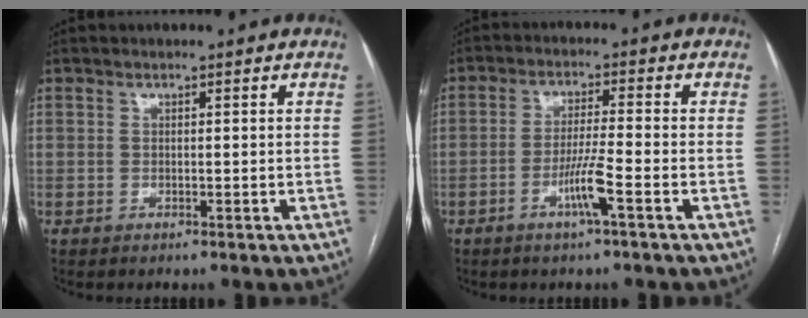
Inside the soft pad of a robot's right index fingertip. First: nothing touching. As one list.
[{"total": 5.6, "force": [-2.5, -0.6, 4.9], "torque": [-0.096, -0.008, -0.050]}]